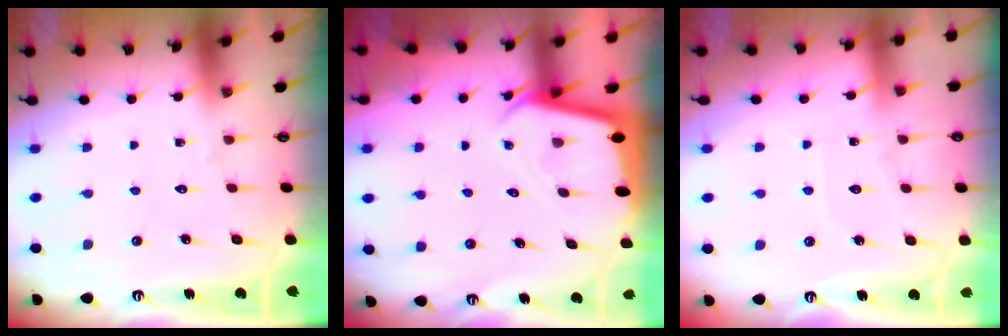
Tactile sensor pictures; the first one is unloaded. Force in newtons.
{"total": 2.5, "press": 2.5, "slide": 0.1}
{"total": 5.1, "press": 5.0, "slide": 0.6}